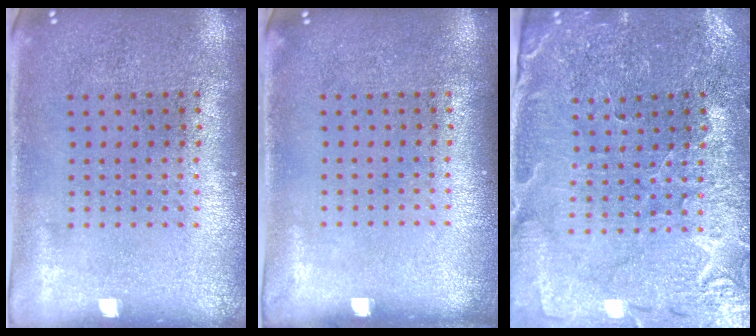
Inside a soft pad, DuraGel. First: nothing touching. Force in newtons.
{"total": 0.0}
{"total": 1.5, "press": 1.5, "slide": 0.1}